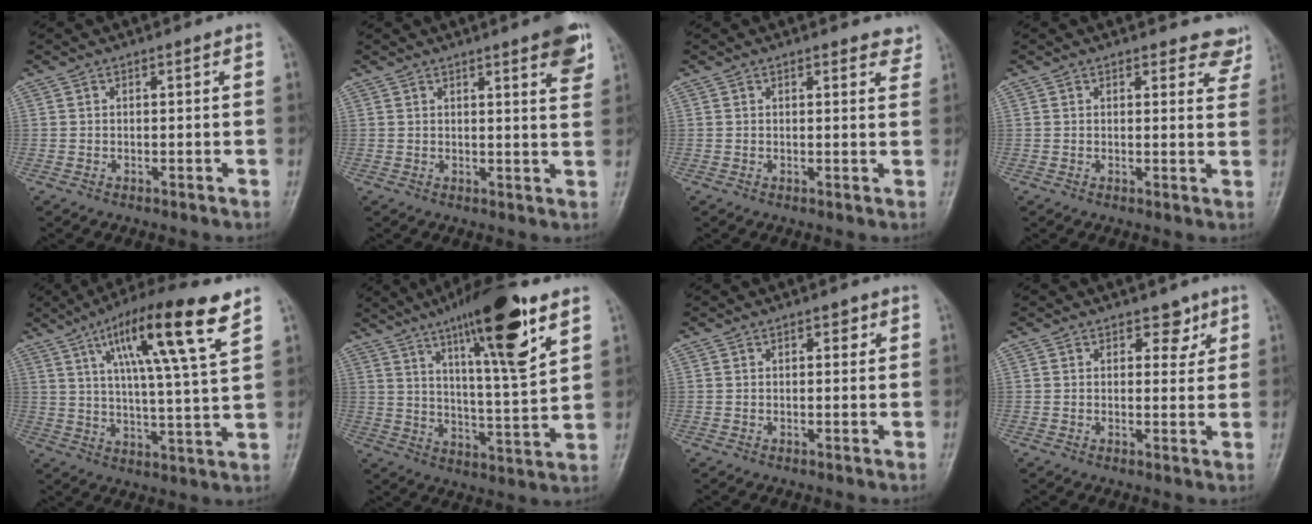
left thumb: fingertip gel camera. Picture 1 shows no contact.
{"total": 6.7, "force": [3.8, 1.2, 5.4], "torque": [-0.055, -0.015, 0.045]}
{"total": 3.2, "force": [2.7, 1.3, 1.2], "torque": [0.010, -0.012, 0.021]}
{"total": 5.0, "force": [4.5, 2.0, 0.8], "torque": [0.025, -0.028, 0.032]}
{"total": 17.4, "force": [8.9, 2.1, 14.8], "torque": [-0.240, -0.023, 0.143]}
{"total": 18.1, "force": [10.0, 3.3, 14.7], "torque": [-0.221, -0.047, 0.164]}
{"total": 1.6, "force": [0.7, 0.9, 1.1], "torque": [-0.004, 0.000, 0.008]}
{"total": 3.4, "force": [2.0, 2.2, 1.6], "torque": [0.005, -0.010, 0.025]}